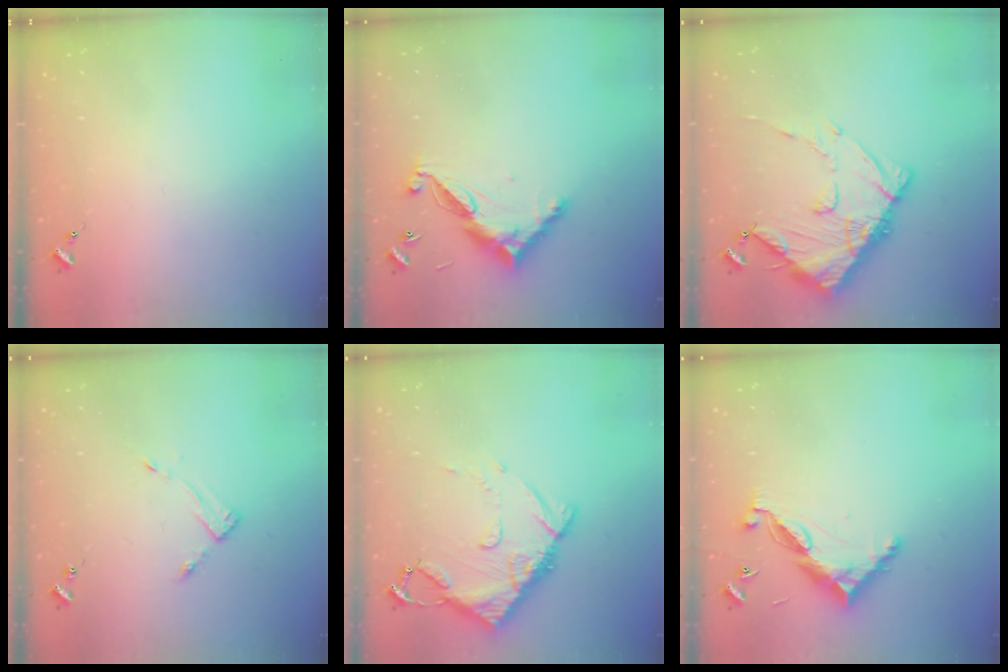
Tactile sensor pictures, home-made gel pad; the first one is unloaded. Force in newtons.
{"total": 12.2, "press": 12.1, "slide": 0.3}
{"total": 14.1, "press": 14.0, "slide": 1.6}
{"total": 3.4, "press": 3.4, "slide": 0.4}
{"total": 11.5, "press": 11.5, "slide": 1.1}
{"total": 10.4, "press": 10.4, "slide": 0.4}